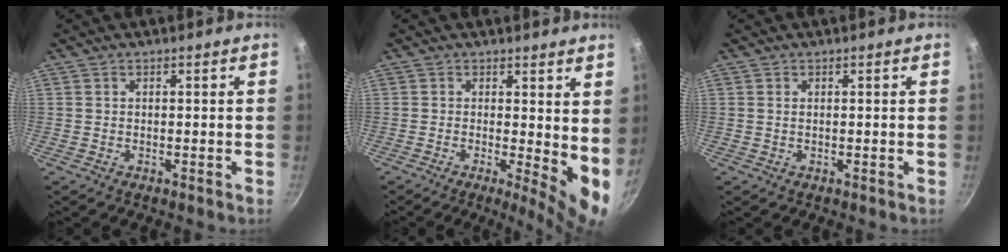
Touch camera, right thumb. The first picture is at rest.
{"total": 7.3, "force": [0.7, 2.4, 6.8], "torque": [-0.089, -0.024, 0.009]}
{"total": 0.7, "force": [0.2, 0.4, 0.5], "torque": [-0.010, 0.000, 0.003]}